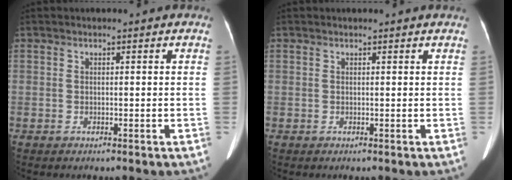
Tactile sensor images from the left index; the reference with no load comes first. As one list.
[{"total": 2.1, "force": [2.0, -0.1, 0.6], "torque": [-0.007, -0.010, 0.012]}]